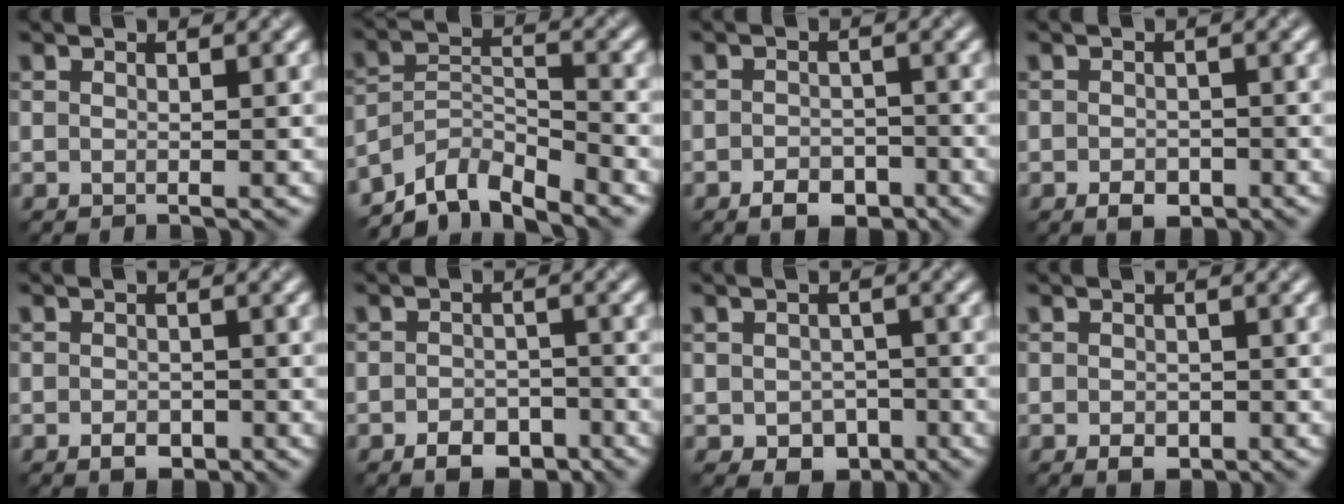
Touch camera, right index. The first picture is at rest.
{"total": 6.1, "force": [-5.2, 1.9, 2.6], "torque": [-0.039, -0.006, -0.104]}
{"total": 3.0, "force": [-1.8, 1.9, 1.5], "torque": [-0.018, -0.001, -0.036]}
{"total": 2.1, "force": [-1.1, 1.4, 1.1], "torque": [-0.015, -0.001, -0.022]}
{"total": 2.0, "force": [-1.0, 1.3, 1.1], "torque": [-0.016, -0.001, -0.020]}
{"total": 3.4, "force": [-2.1, 2.1, 1.6], "torque": [-0.019, 0.000, -0.040]}
{"total": 3.3, "force": [-1.3, 2.4, 1.8], "torque": [-0.022, -0.009, -0.019]}
{"total": 1.6, "force": [-0.6, 1.1, 0.9], "torque": [-0.015, -0.005, -0.014]}